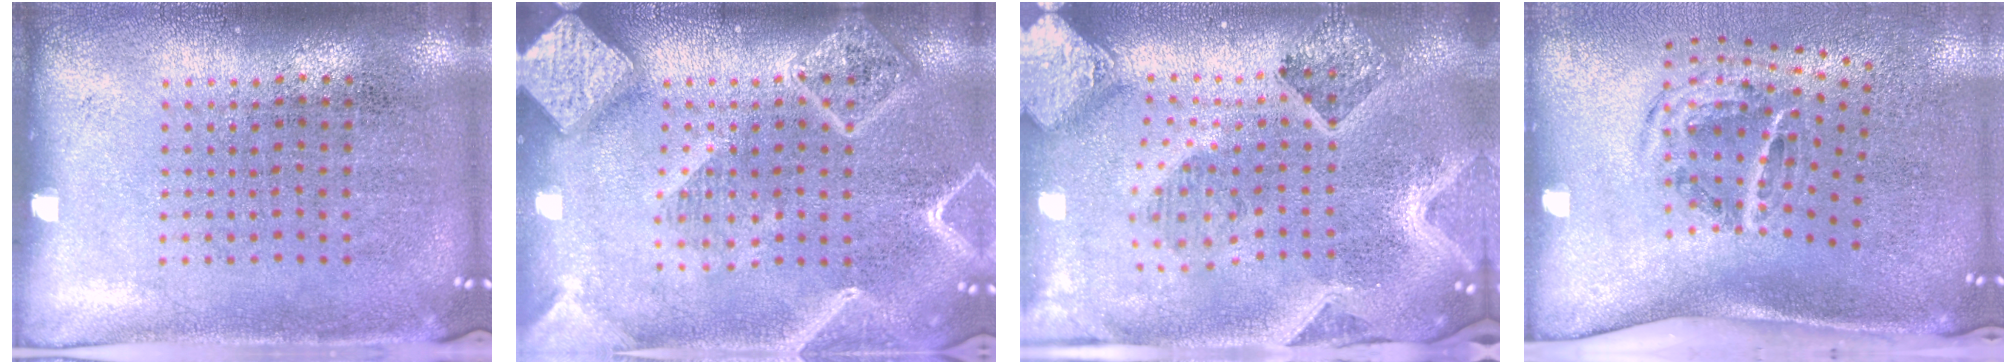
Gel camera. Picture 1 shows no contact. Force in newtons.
{"total": 4.1, "press": 4.1, "slide": 0.5}
{"total": 3.7, "press": 3.1, "slide": 2.2}
{"total": 1.9, "press": 1.1, "slide": 1.6}